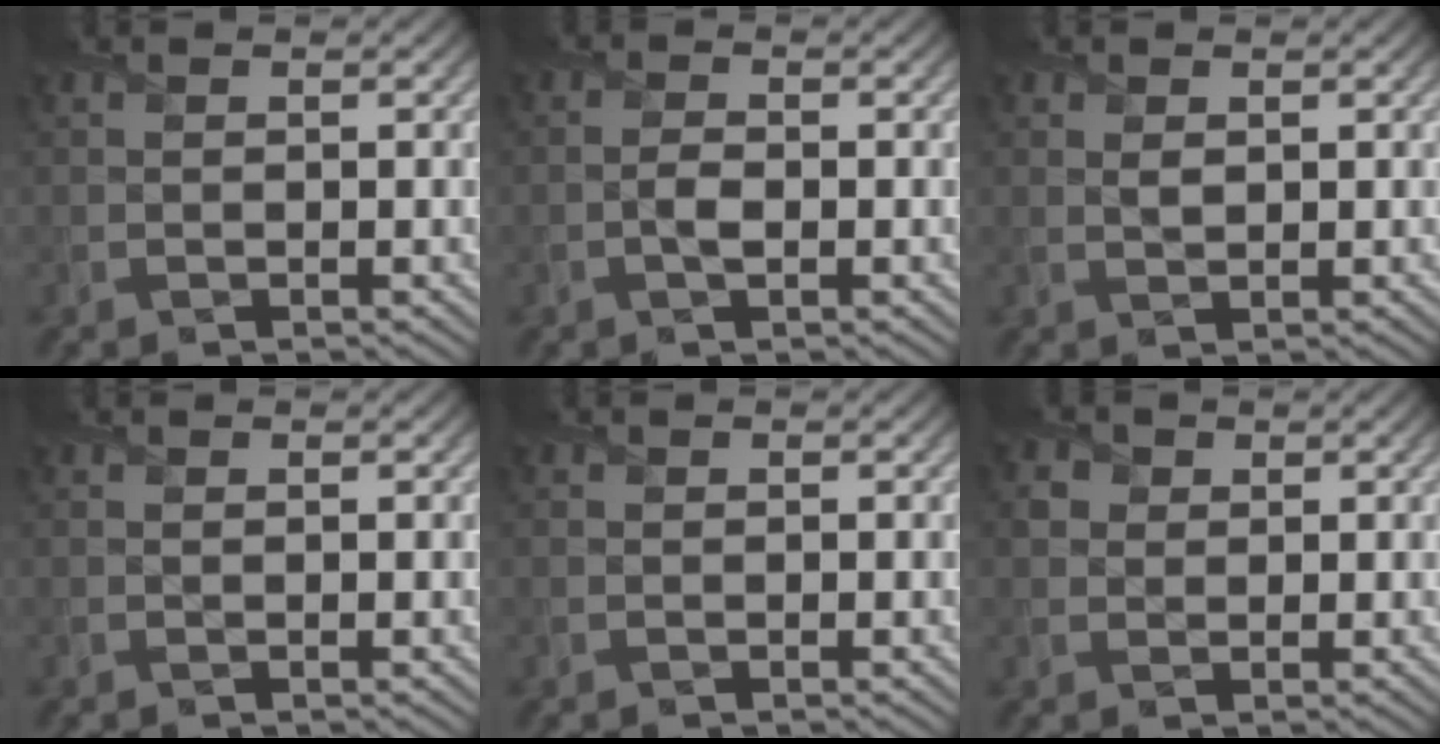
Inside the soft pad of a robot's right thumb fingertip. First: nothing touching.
{"total": 1.5, "force": [-0.8, 0.7, 1.1], "torque": [-0.018, -0.001, -0.016]}
{"total": 0.7, "force": [0.3, 0.5, 0.3], "torque": [-0.007, -0.005, 0.013]}
{"total": 0.0}
{"total": 0.0}
{"total": 1.7, "force": [0.5, 1.6, 0.1], "torque": [-0.003, -0.002, 0.009]}